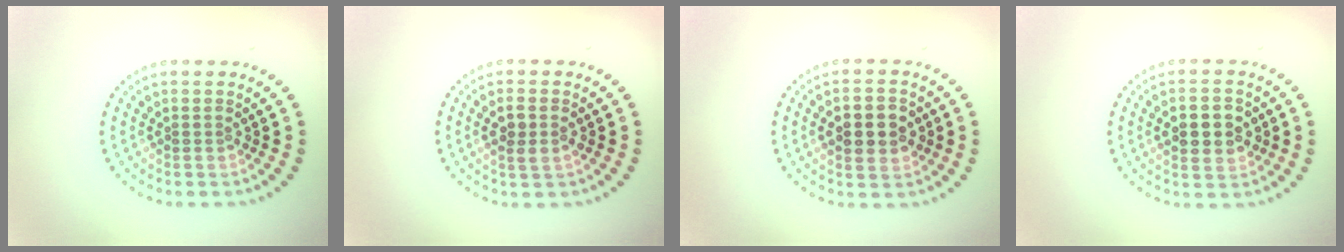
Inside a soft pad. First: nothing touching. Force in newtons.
{"total": 1.9, "press": 1.9, "slide": 0.5}
{"total": 4.5, "press": 4.5, "slide": 0.1}
{"total": 4.6, "press": 4.6, "slide": 0.1}